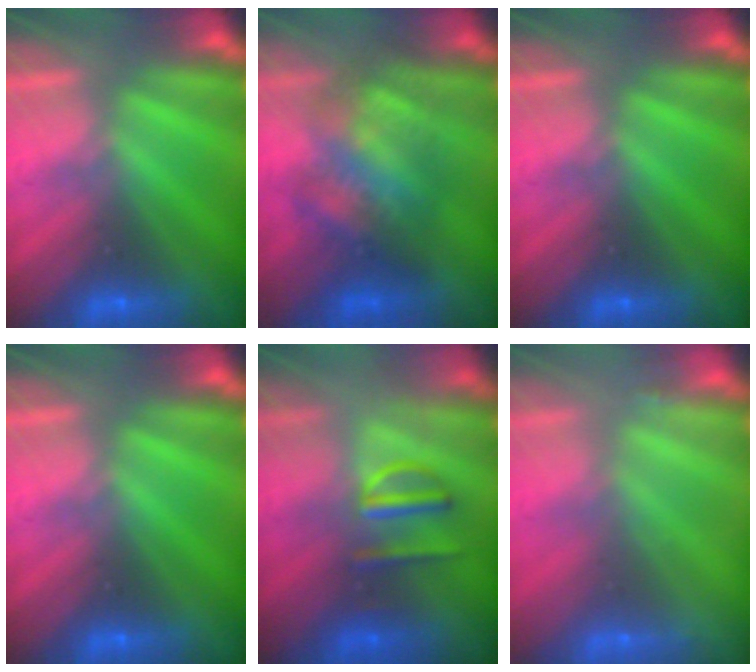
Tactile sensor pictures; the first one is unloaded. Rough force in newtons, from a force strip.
{"total": 4.4}
{"total": 0.0}
{"total": 0.0}
{"total": 3.1}
{"total": 2.2}